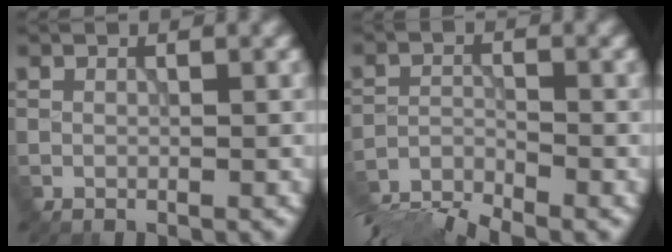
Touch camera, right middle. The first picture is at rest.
{"total": 7.4, "force": [-6.7, 1.4, 2.8], "torque": [-0.056, -0.023, -0.124]}